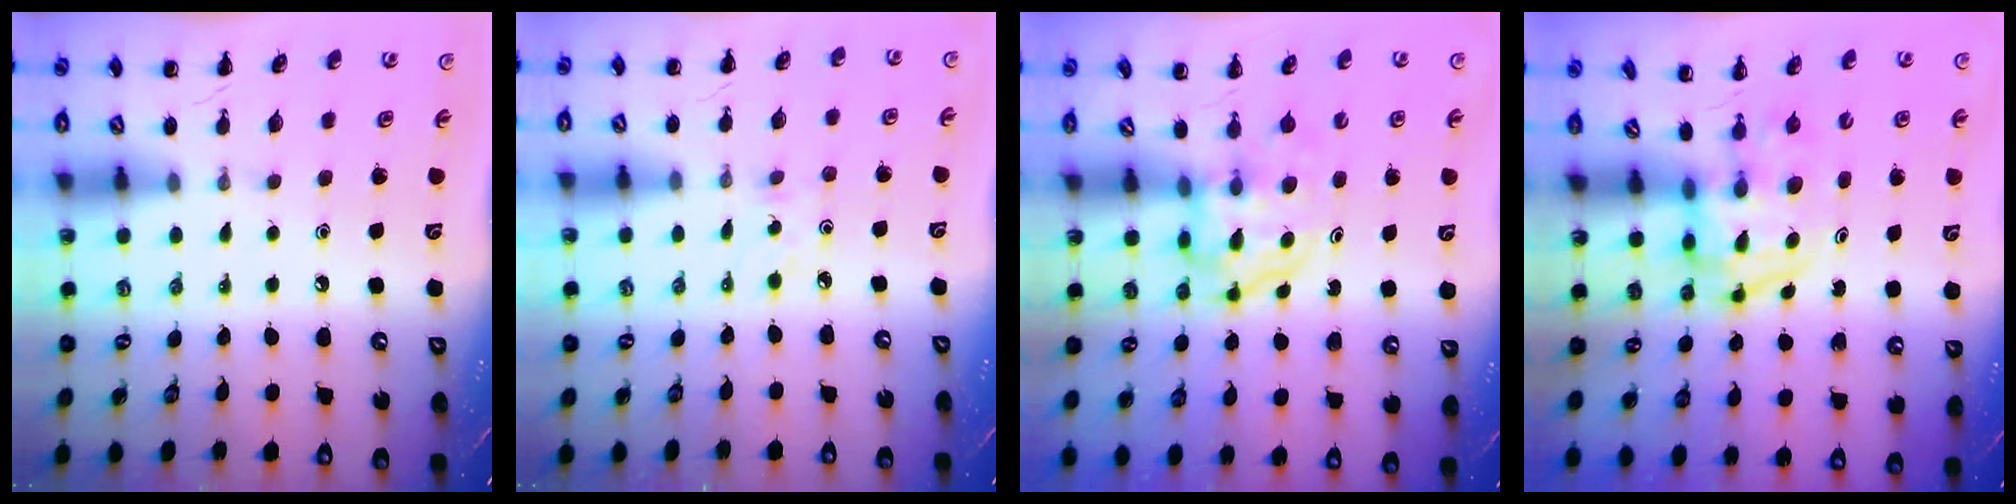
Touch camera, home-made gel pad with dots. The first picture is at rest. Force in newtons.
{"total": 2.1, "press": 2.0, "slide": 0.7}
{"total": 3.9, "press": 3.9, "slide": 0.2}
{"total": 3.9, "press": 3.9, "slide": 0.6}